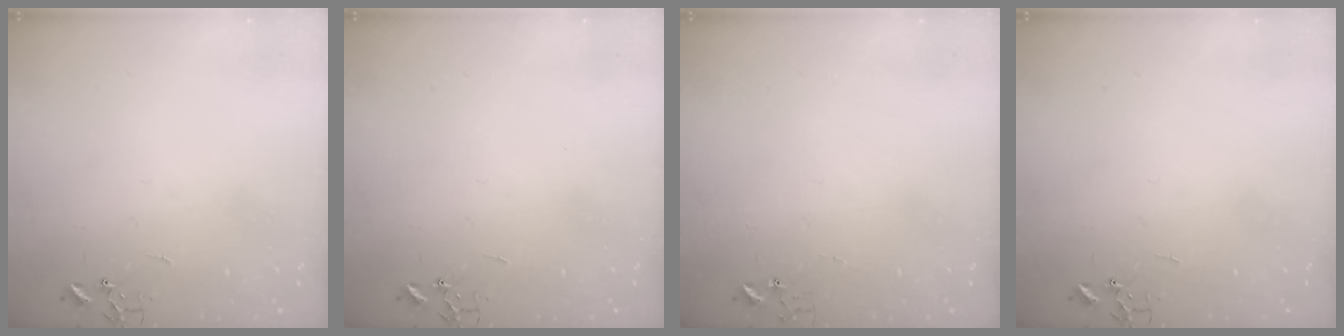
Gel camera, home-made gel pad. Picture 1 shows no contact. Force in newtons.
{"total": 0.0}
{"total": 3.6, "press": 3.6, "slide": 0.3}
{"total": 0.0}